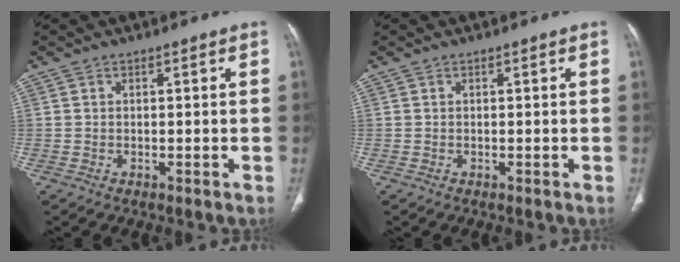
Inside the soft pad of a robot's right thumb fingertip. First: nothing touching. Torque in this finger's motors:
{"motor_torque": [0.00, 0.00, -0.10, 0.10, 0.01]}